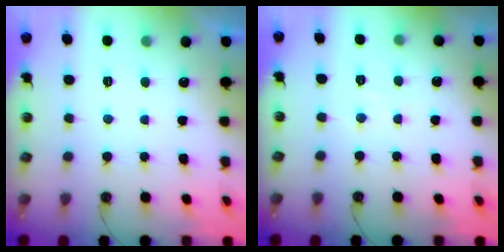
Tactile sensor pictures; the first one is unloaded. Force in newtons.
{"total": 3.9, "press": 3.9, "slide": 0.4}